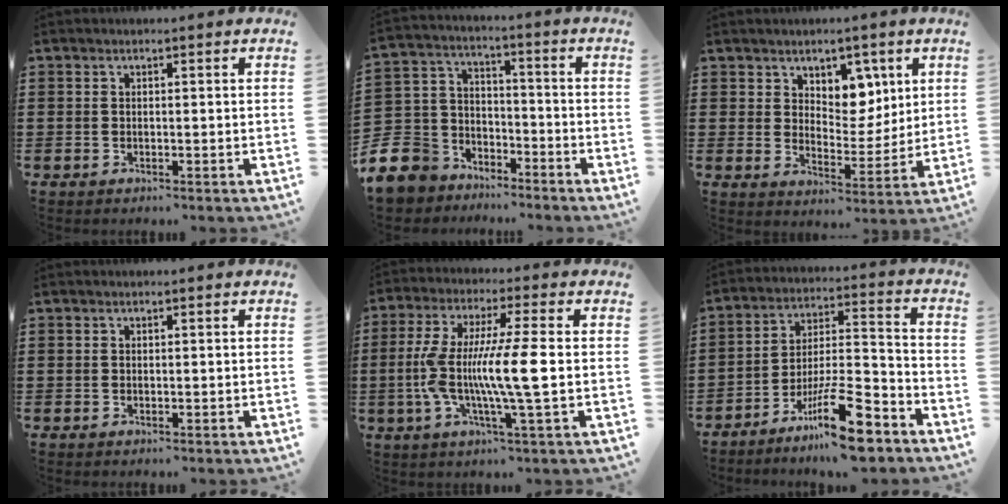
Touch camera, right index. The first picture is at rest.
{"total": 9.0, "force": [-6.5, 6.0, 1.5], "torque": [-0.087, 0.008, -0.132]}
{"total": 5.8, "force": [3.7, 4.1, 1.7], "torque": [-0.041, -0.006, 0.063]}
{"total": 0.0}
{"total": 11.1, "force": [-1.4, 0.8, 11.0], "torque": [-0.227, -0.014, -0.036]}
{"total": 13.8, "force": [-9.6, 3.0, 9.5], "torque": [-0.164, 0.036, -0.170]}